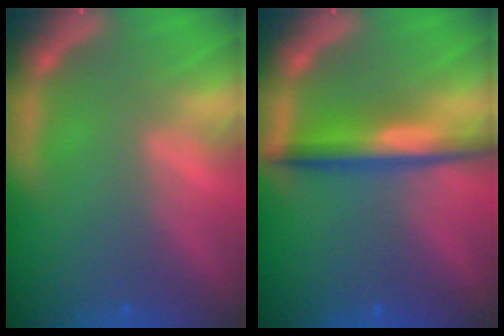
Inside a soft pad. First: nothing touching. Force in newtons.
{"total": 4.5}